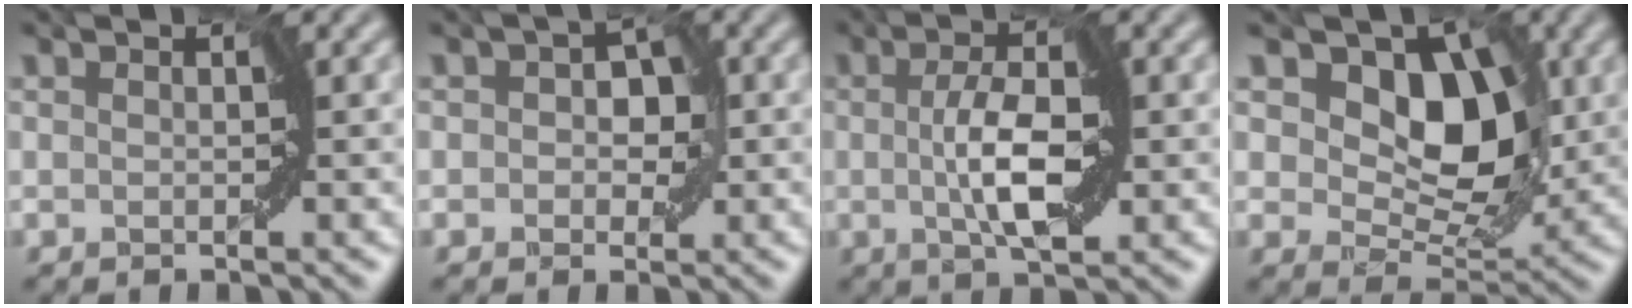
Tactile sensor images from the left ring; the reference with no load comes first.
{"total": 3.4, "force": [0.3, 2.9, 1.8], "torque": [0.000, 0.012, -0.018]}
{"total": 4.9, "force": [-0.3, 1.4, 4.6], "torque": [-0.100, -0.001, -0.006]}
{"total": 11.5, "force": [4.2, 7.4, 7.7], "torque": [-0.109, 0.019, 0.047]}